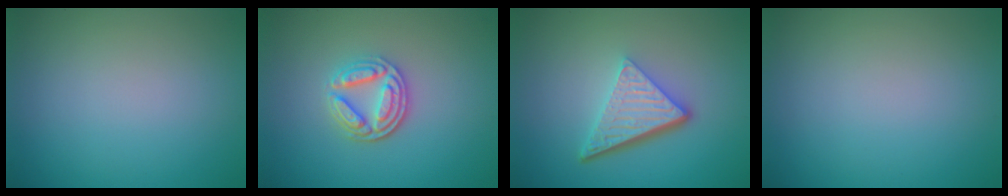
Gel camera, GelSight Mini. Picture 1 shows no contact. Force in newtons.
{"total": 3.7, "press": 3.2, "slide": 1.9}
{"total": 5.3, "press": 3.6, "slide": 3.8}
{"total": 0.0}